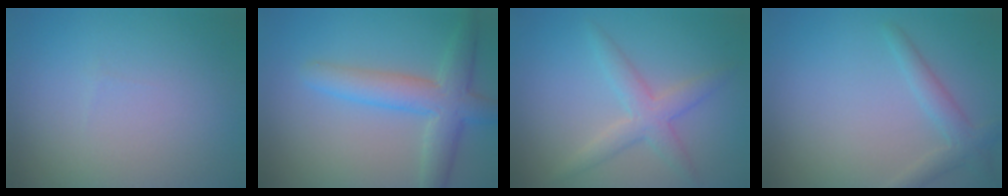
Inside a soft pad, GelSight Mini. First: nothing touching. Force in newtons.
{"total": 5.1, "press": 5.1, "slide": 0.2}
{"total": 3.1, "press": 3.1, "slide": 0.1}
{"total": 2.4, "press": 2.3, "slide": 0.1}